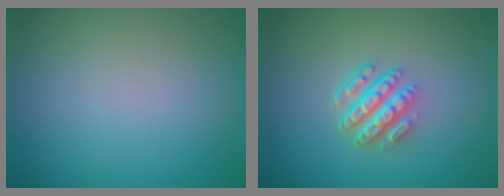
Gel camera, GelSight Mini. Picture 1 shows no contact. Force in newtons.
{"total": 4.7, "press": 3.4, "slide": 3.2}